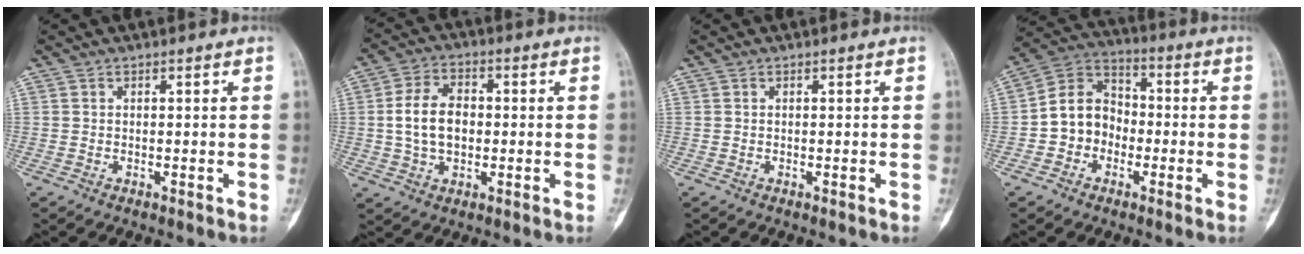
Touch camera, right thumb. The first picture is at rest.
{"total": 9.2, "force": [0.1, 6.1, 6.8], "torque": [-0.115, 0.013, 0.000]}
{"total": 0.0}
{"total": 9.7, "force": [-2.3, 8.3, 4.4], "torque": [-0.046, 0.044, -0.055]}